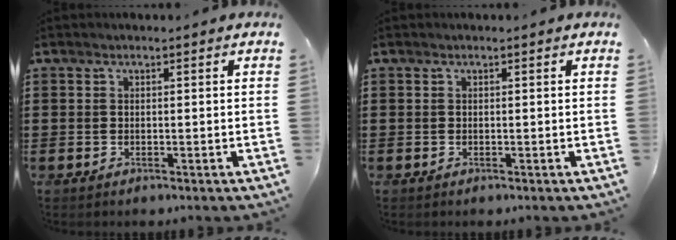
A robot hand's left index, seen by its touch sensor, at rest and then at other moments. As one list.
[{"total": 0.0}]